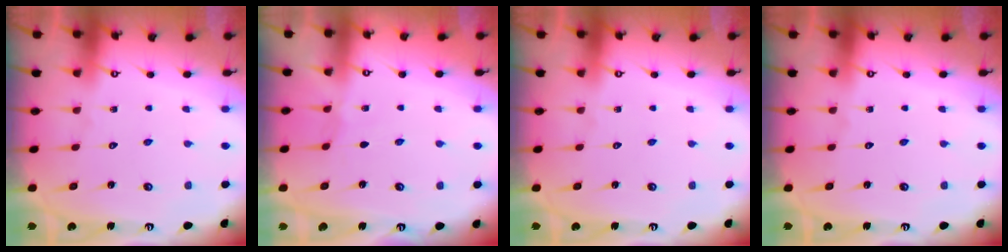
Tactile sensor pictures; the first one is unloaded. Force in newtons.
{"total": 2.3, "press": 2.3, "slide": 0.4}
{"total": 0.0}
{"total": 0.0}